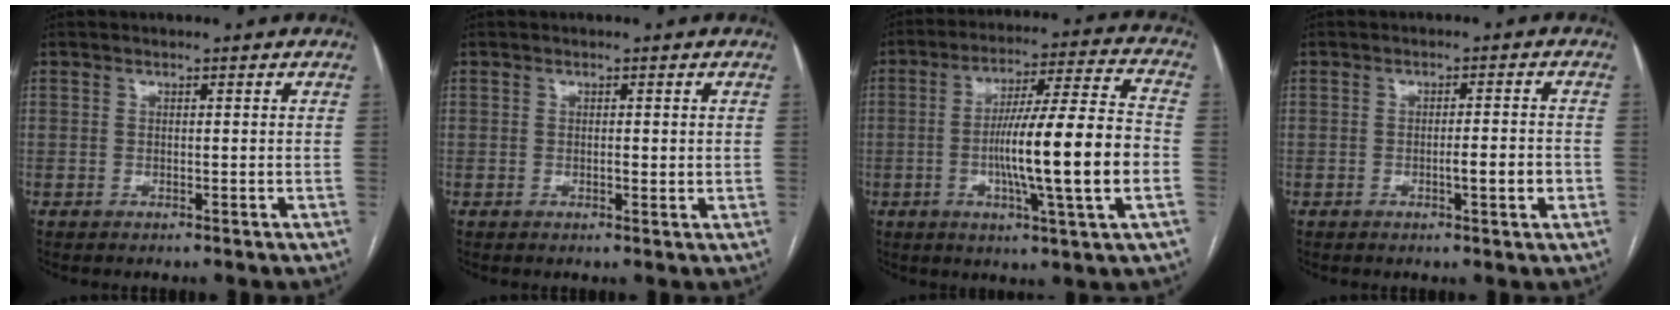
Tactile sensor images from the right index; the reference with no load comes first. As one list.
[{"total": 1.2, "force": [0.1, 0.5, 1.1], "torque": [-0.017, -0.002, 0.002]}, {"total": 17.0, "force": [-3.1, -0.1, 16.8], "torque": [-0.279, 0.002, -0.055]}, {"total": 4.0, "force": [-1.2, 0.4, 3.8], "torque": [-0.058, -0.001, -0.015]}]